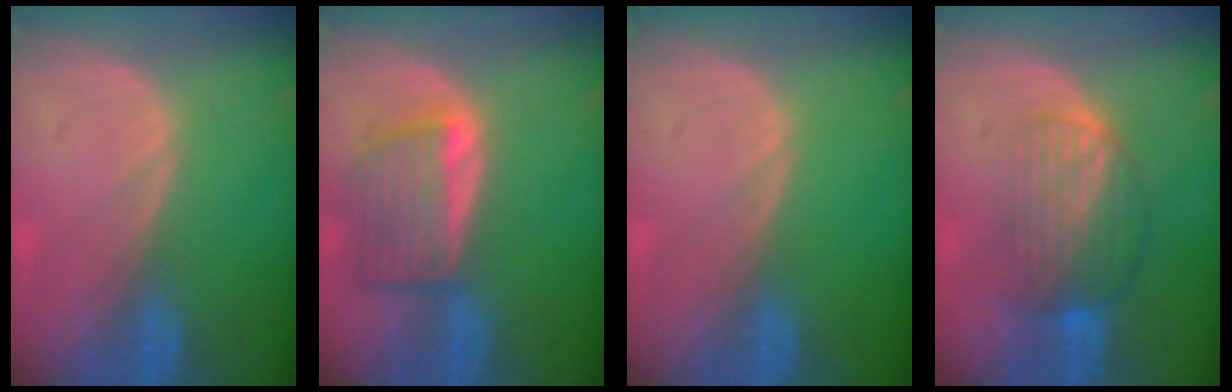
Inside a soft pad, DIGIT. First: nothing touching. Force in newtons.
{"total": 6.2, "press": 6.2, "slide": 0.4}
{"total": 0.0}
{"total": 7.0, "press": 6.5, "slide": 2.5}